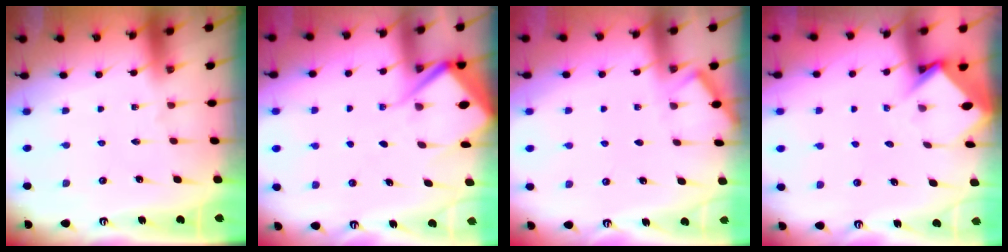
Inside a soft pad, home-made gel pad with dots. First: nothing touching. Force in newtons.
{"total": 6.5, "press": 6.4, "slide": 0.7}
{"total": 2.7, "press": 2.6, "slide": 0.3}
{"total": 3.6, "press": 3.6, "slide": 0.2}